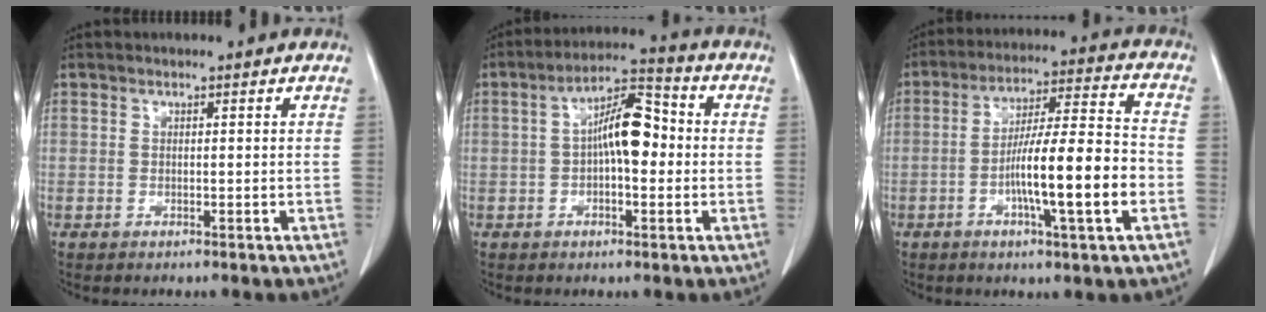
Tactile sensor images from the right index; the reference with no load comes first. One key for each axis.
{"total": 8.8, "fx": 0.1, "fy": 3.0, "fz": 8.3, "tx": -0.150, "ty": 0.029, "tz": -0.004}
{"total": 14.0, "fx": -3.8, "fy": 0.6, "fz": 13.4, "tx": -0.226, "ty": 0.005, "tz": -0.066}